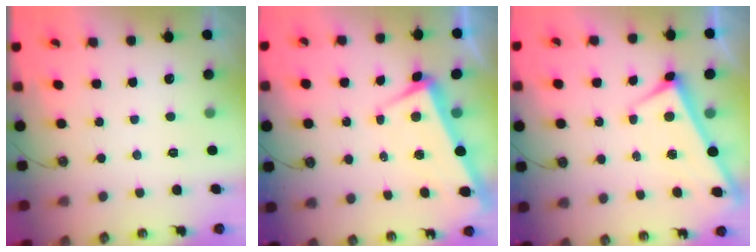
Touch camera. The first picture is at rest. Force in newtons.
{"total": 3.0, "press": 2.8, "slide": 0.9}
{"total": 1.2, "press": 1.2, "slide": 0.1}